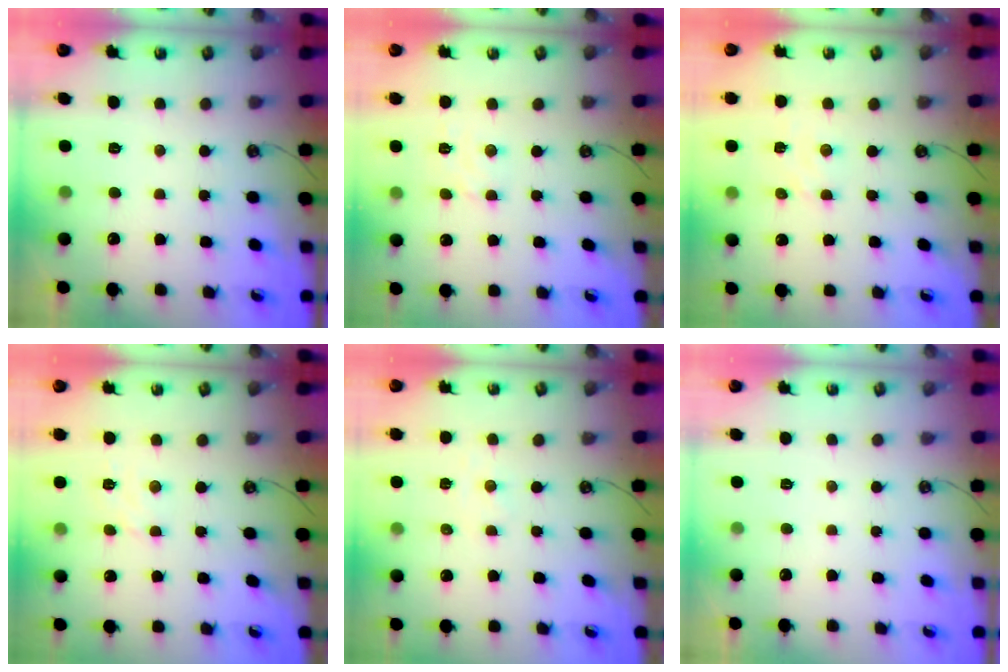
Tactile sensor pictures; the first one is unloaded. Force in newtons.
{"total": 1.9, "press": 1.8, "slide": 0.6}
{"total": 2.3, "press": 2.3, "slide": 0.4}
{"total": 2.5, "press": 2.4, "slide": 0.5}
{"total": 1.4, "press": 1.4, "slide": 0.2}
{"total": 0.0}